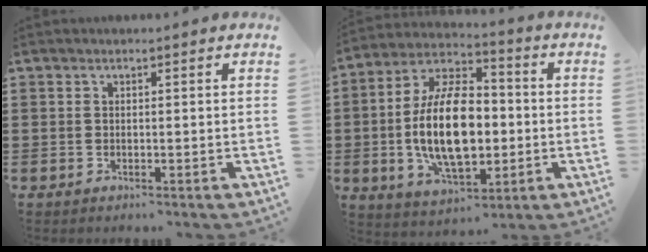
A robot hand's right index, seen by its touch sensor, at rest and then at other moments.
{"total": 15.4, "force": [-1.6, 8.1, 13.1], "torque": [-0.269, -0.009, -0.031]}